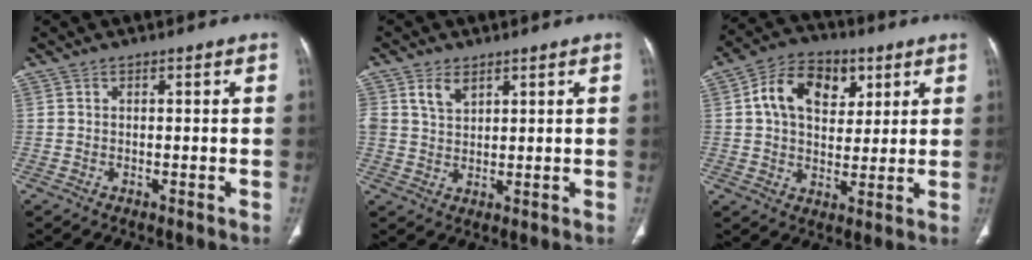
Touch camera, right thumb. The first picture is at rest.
{"total": 4.0, "force": [2.3, 2.4, 2.1], "torque": [-0.030, -0.014, 0.051]}
{"total": 13.2, "force": [4.4, 9.2, 8.4], "torque": [-0.108, 0.000, 0.068]}